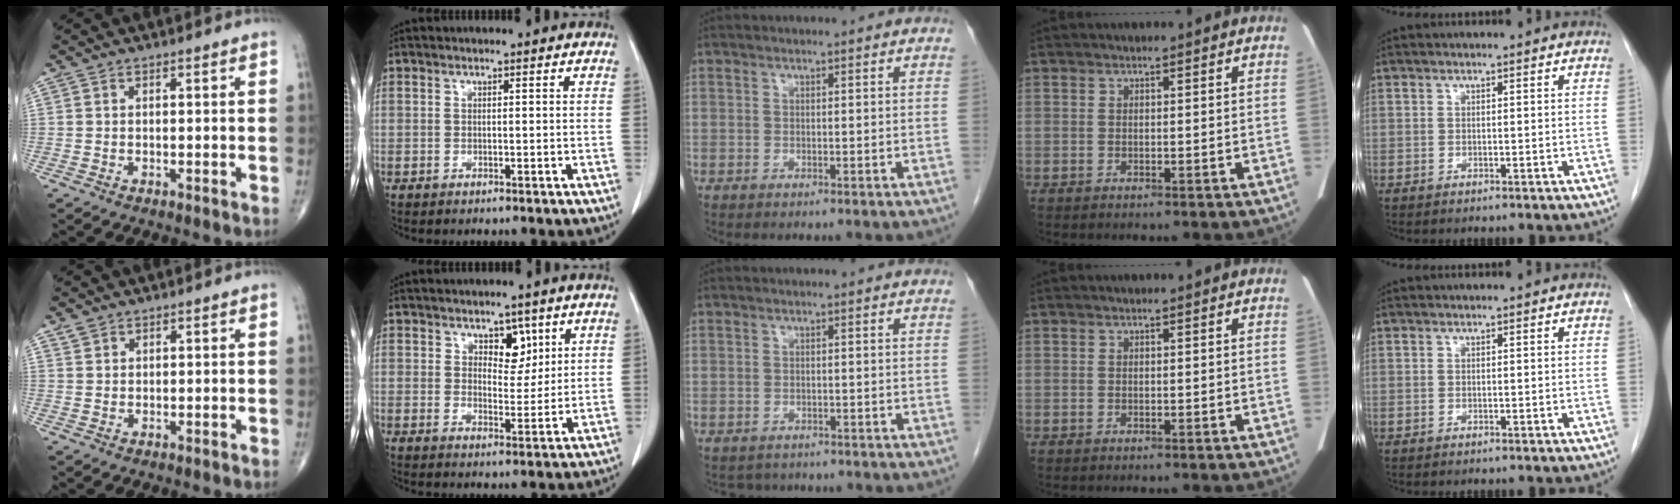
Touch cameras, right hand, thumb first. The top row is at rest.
{"thumb": {"total": 1.6, "force": [1.2, 1.0, 0.4], "torque": [0.000, 0.000, 0.022]}, "index": {"total": 4.5, "force": [2.5, 2.6, 2.7], "torque": [-0.030, -0.002, 0.041]}, "middle": {"total": 3.3, "force": [-2.8, 1.7, 0.2], "torque": [-0.006, 0.003, -0.037]}}